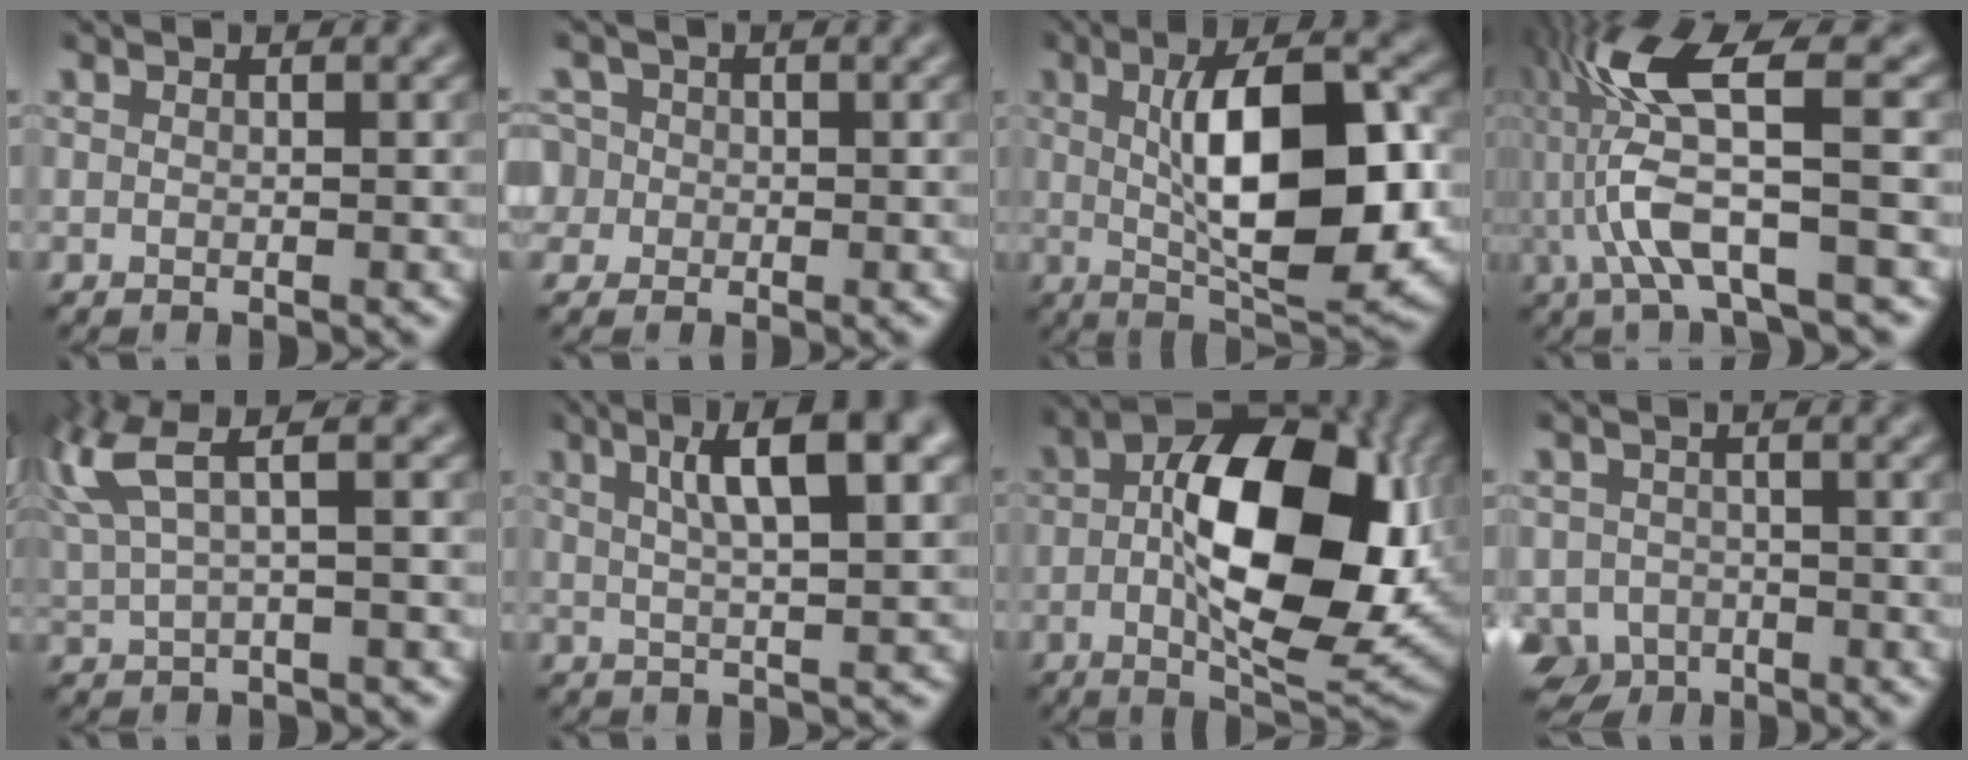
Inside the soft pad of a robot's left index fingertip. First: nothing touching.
{"total": 3.9, "force": [0.7, 3.6, 1.3], "torque": [-0.019, 0.026, -0.007]}
{"total": 11.2, "force": [0.3, 4.0, 10.5], "torque": [-0.157, 0.004, 0.007]}
{"total": 8.8, "force": [-0.5, 2.0, 8.5], "torque": [-0.187, 0.013, -0.012]}
{"total": 5.2, "force": [2.1, 1.3, 4.5], "torque": [-0.112, 0.012, 0.047]}
{"total": 7.5, "force": [2.9, 2.0, 6.6], "torque": [-0.094, 0.009, 0.044]}
{"total": 14.9, "force": [-0.6, 7.3, 13.0], "torque": [-0.197, 0.008, -0.016]}
{"total": 4.4, "force": [-2.8, 3.0, 1.3], "torque": [-0.020, -0.009, -0.055]}